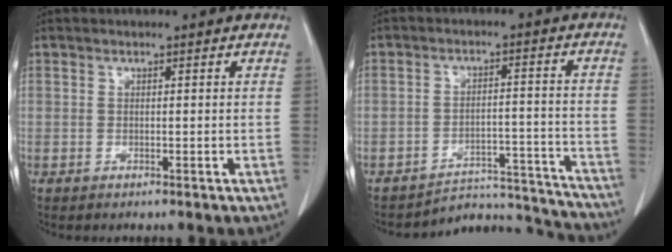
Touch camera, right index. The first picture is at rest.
{"total": 13.0, "force": [-12.9, 1.9, -1.1], "torque": [0.042, 0.052, -0.166]}